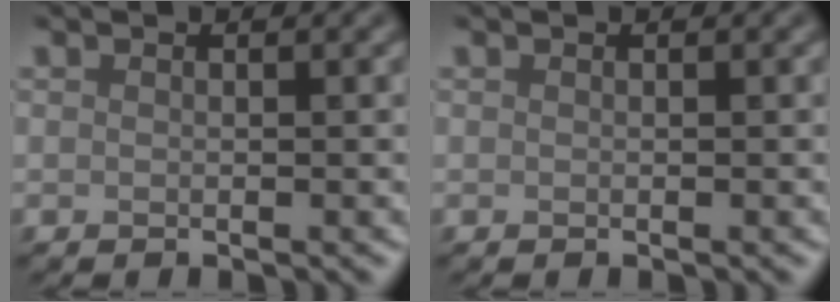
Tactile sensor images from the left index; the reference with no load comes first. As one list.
[{"total": 0.0}]